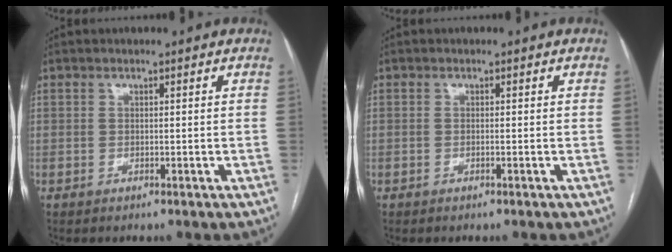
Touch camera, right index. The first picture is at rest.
{"total": 0.0}